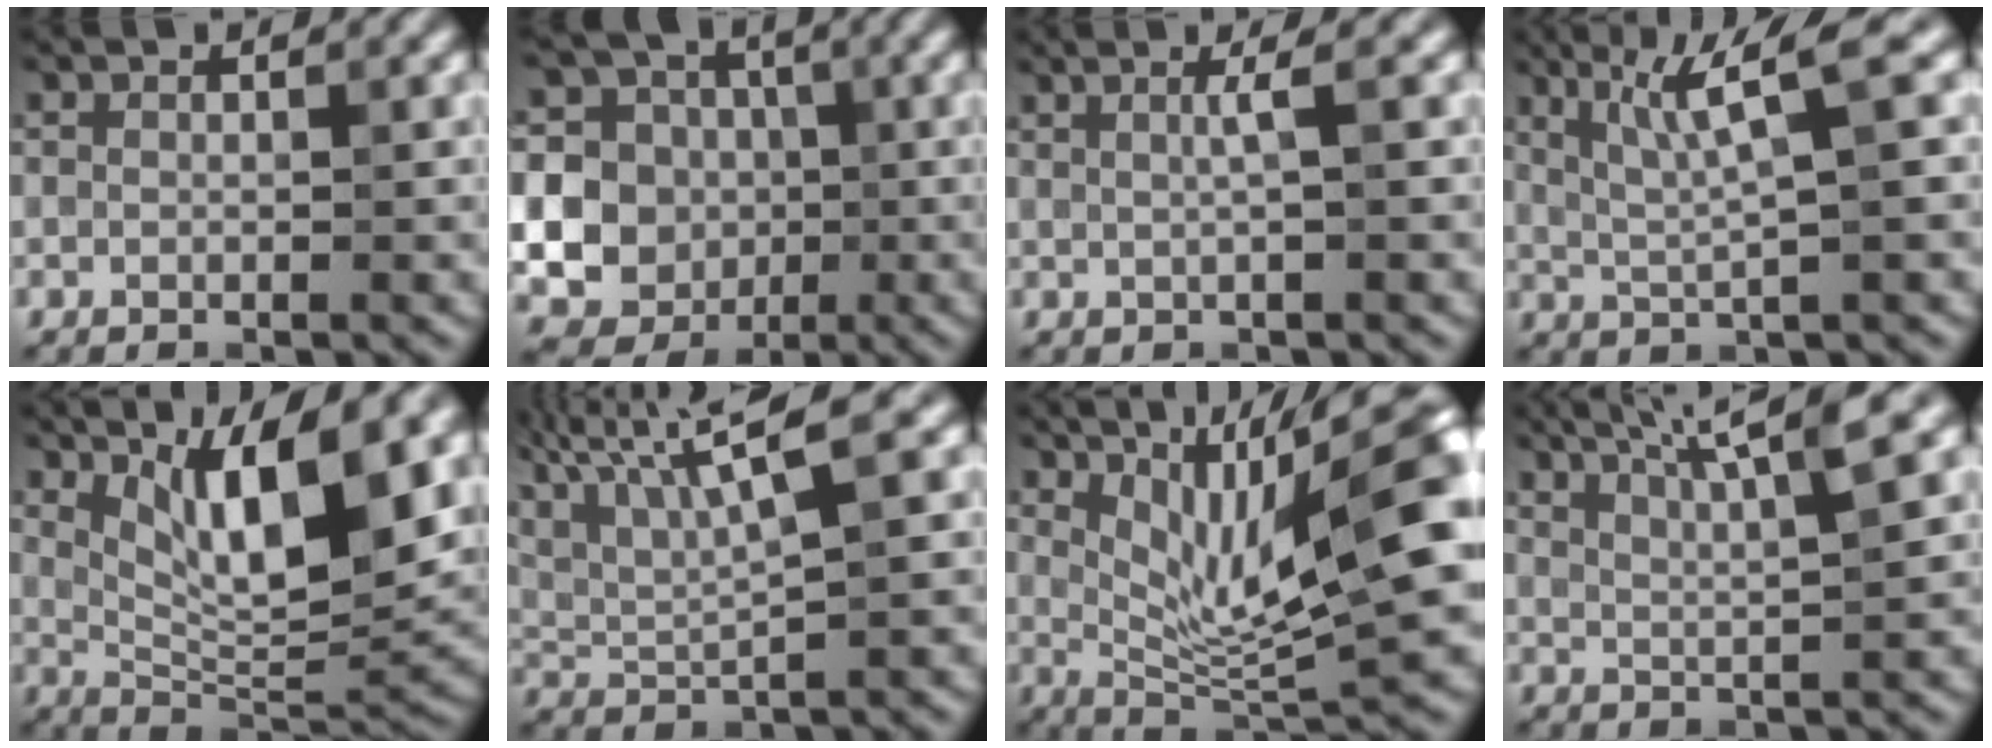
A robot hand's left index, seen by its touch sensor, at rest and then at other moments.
{"total": 17.1, "force": [-0.2, 16.4, 4.7], "torque": [-0.127, 0.009, -0.022]}
{"total": 2.1, "force": [0.5, 0.4, 2.0], "torque": [-0.031, 0.005, 0.003]}
{"total": 5.4, "force": [2.0, 0.5, 5.0], "torque": [-0.097, 0.006, 0.043]}
{"total": 10.7, "force": [4.3, 2.9, 9.3], "torque": [-0.140, -0.008, 0.077]}
{"total": 8.8, "force": [5.2, 1.9, 6.8], "torque": [-0.130, 0.024, 0.096]}
{"total": 12.4, "force": [3.9, 3.0, 11.4], "torque": [-0.180, 0.010, 0.070]}
{"total": 6.2, "force": [4.1, 1.0, 4.6], "torque": [-0.071, 0.021, 0.051]}